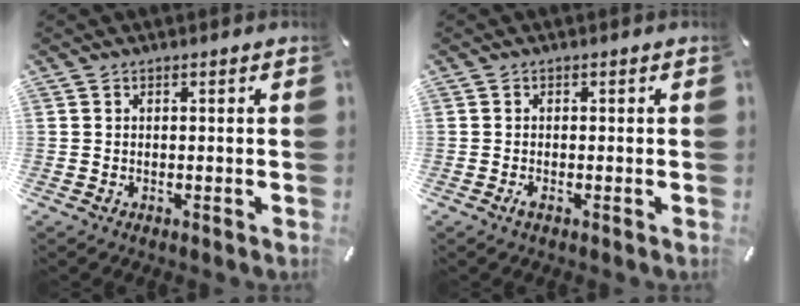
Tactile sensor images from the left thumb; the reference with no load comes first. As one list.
[{"total": 1.1, "force": [-0.5, 0.3, 0.9], "torque": [-0.018, -0.001, -0.009]}]